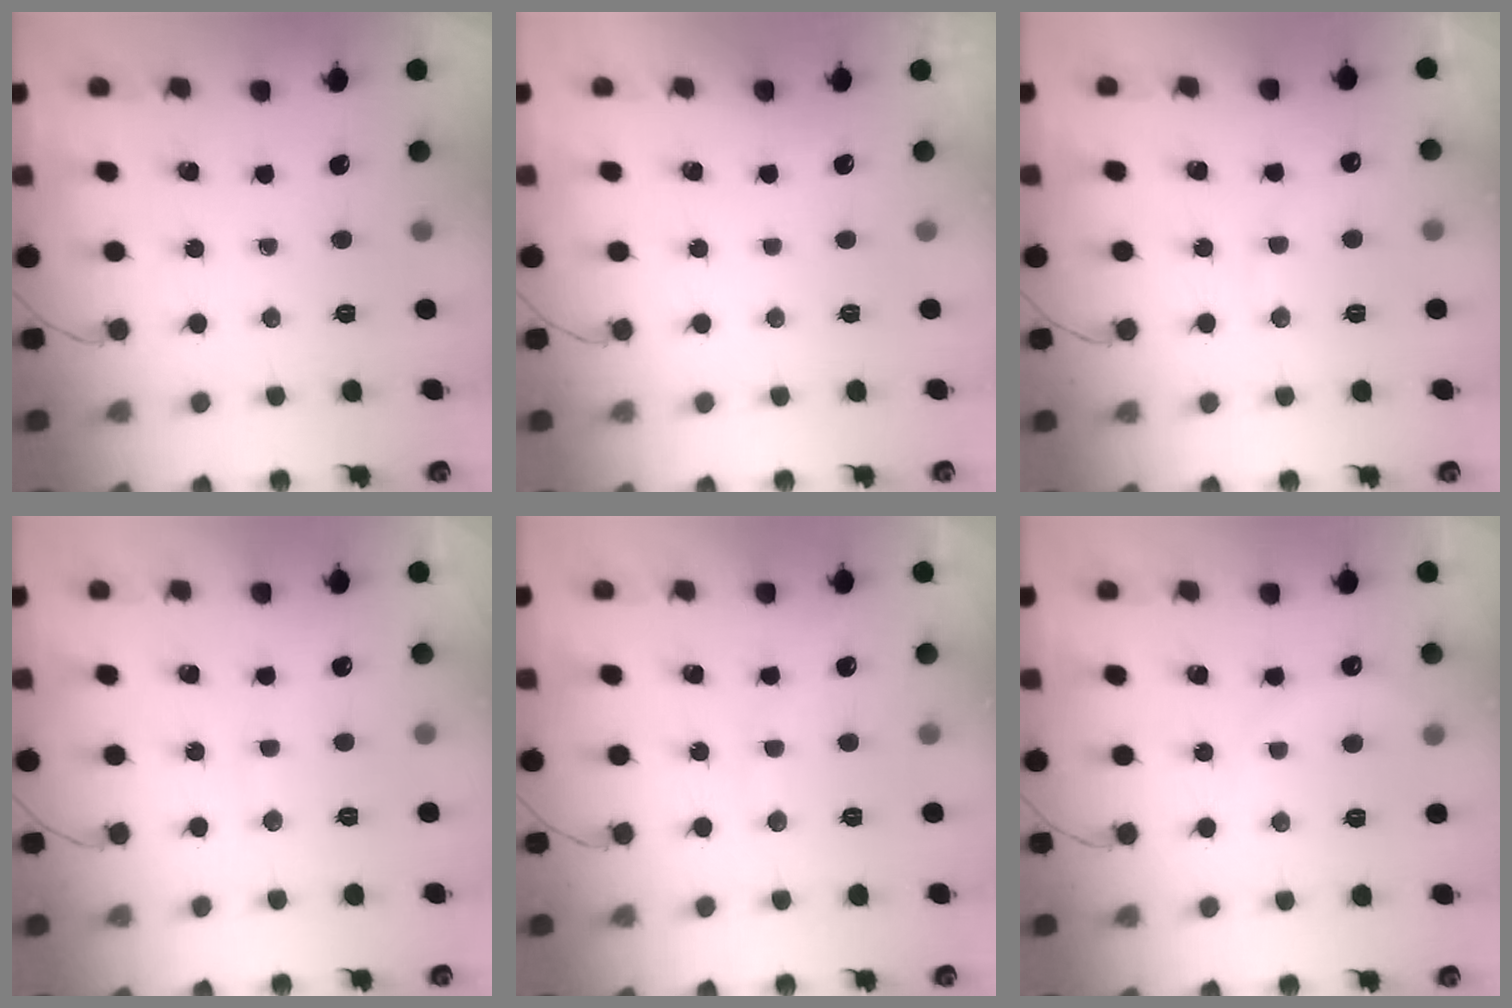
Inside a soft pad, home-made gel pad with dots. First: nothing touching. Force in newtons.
{"total": 2.9, "press": 2.9, "slide": 0.1}
{"total": 8.1, "press": 8.0, "slide": 1.2}
{"total": 6.9, "press": 6.8, "slide": 1.4}
{"total": 7.7, "press": 7.6, "slide": 1.5}
{"total": 3.8, "press": 3.6, "slide": 0.9}